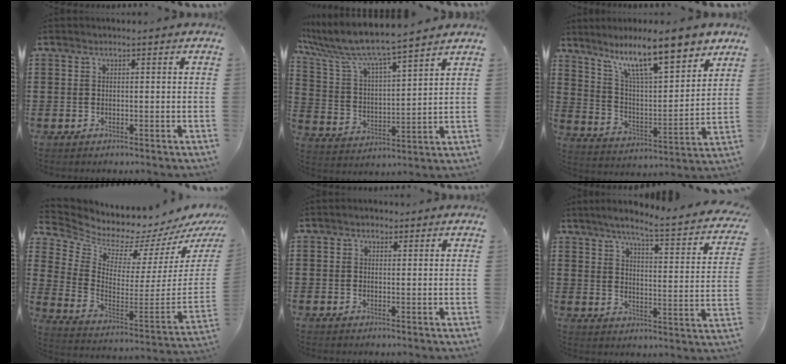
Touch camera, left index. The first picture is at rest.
{"total": 7.5, "force": [6.7, 0.5, 3.2], "torque": [-0.093, -0.041, 0.110]}
{"total": 13.2, "force": [9.8, 2.8, 8.5], "torque": [-0.167, -0.045, 0.165]}
{"total": 4.7, "force": [4.7, 0.7, 0.3], "torque": [-0.033, -0.075, 0.071]}
{"total": 0.9, "force": [0.6, 0.7, 0.2], "torque": [-0.006, 0.006, 0.011]}
{"total": 5.2, "force": [4.1, -0.2, 3.1], "torque": [-0.073, -0.035, 0.057]}